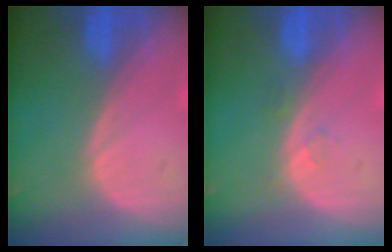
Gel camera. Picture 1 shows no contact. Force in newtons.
{"total": 1.1, "press": 1.0, "slide": 0.1}